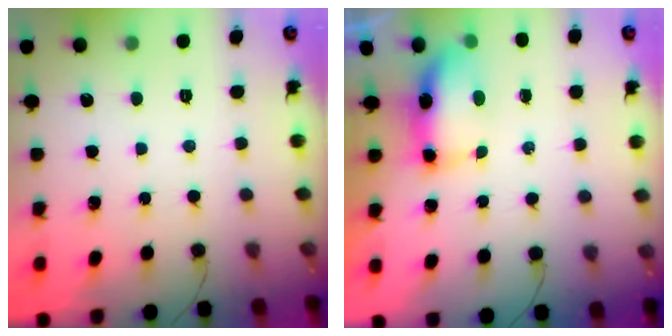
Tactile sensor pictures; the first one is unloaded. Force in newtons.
{"total": 7.1, "press": 7.0, "slide": 0.6}